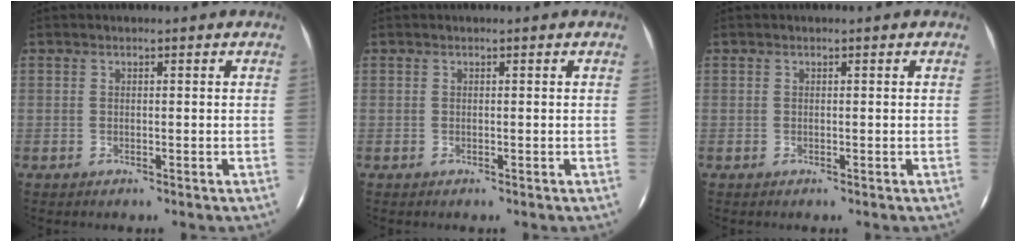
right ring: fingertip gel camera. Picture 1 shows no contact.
{"total": 0.0}
{"total": 0.0}